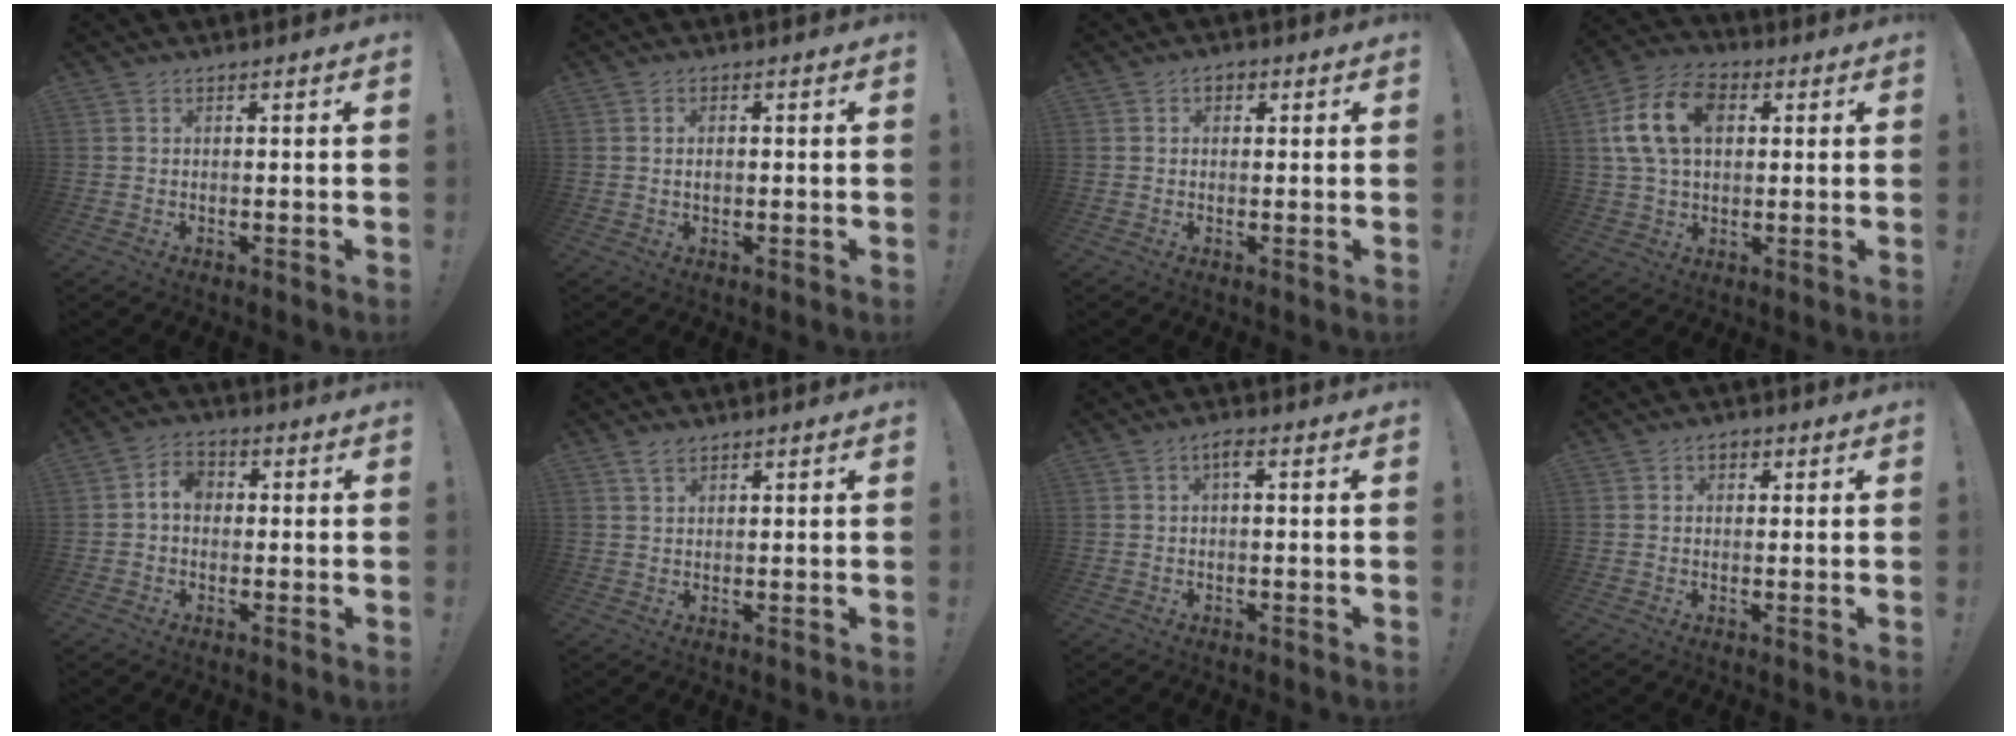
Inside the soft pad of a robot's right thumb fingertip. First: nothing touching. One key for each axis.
{"total": 1.6, "fx": 0.1, "fy": 1.1, "fz": 1.2, "tx": -0.017, "ty": 0.003, "tz": -0.002}
{"total": 2.0, "fx": 0.4, "fy": 1.6, "fz": 1.1, "tx": -0.013, "ty": 0.003, "tz": 0.005}
{"total": 15.9, "fx": 3.5, "fy": 10.7, "fz": 11.1, "tx": -0.212, "ty": 0.007, "tz": 0.066}
{"total": 5.2, "fx": -0.1, "fy": 3.8, "fz": 3.5, "tx": -0.061, "ty": 0.014, "tz": -0.001}
{"total": 2.4, "fx": 1.7, "fy": 1.1, "fz": 1.2, "tx": -0.012, "ty": -0.008, "tz": 0.030}
{"total": 2.5, "fx": 0.4, "fy": 0.6, "fz": 2.4, "tx": -0.047, "ty": 0.007, "tz": 0.003}
{"total": 2.2, "fx": 0.6, "fy": 1.6, "fz": 1.2, "tx": -0.016, "ty": 0.004, "tz": 0.010}